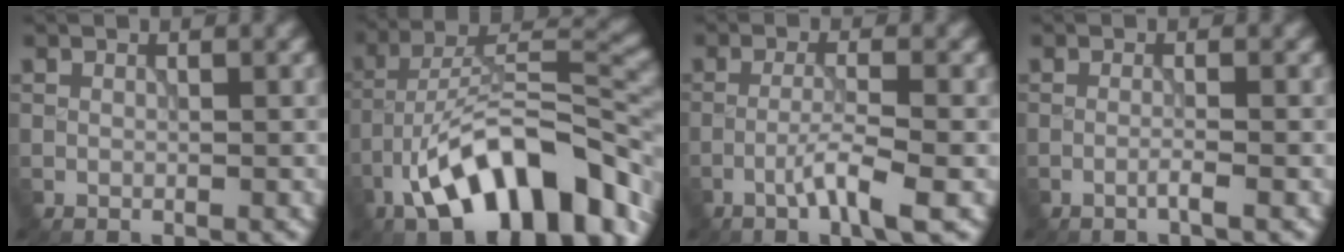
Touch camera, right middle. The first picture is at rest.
{"total": 14.0, "force": [-7.7, 5.2, 10.5], "torque": [-0.159, 0.014, -0.135]}
{"total": 3.6, "force": [-1.6, 0.3, 3.2], "torque": [-0.058, 0.008, -0.036]}
{"total": 1.2, "force": [-0.5, 0.2, 1.1], "torque": [-0.013, 0.004, -0.017]}